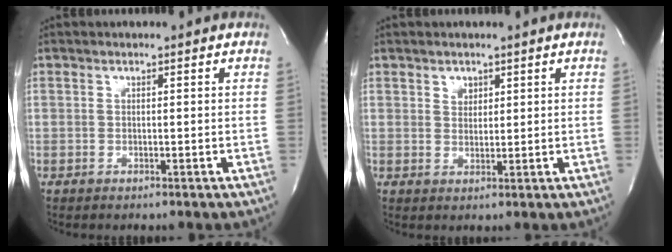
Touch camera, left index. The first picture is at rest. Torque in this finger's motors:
{"motor_torque": [0.48, -0.36, -0.02, 0.00]}